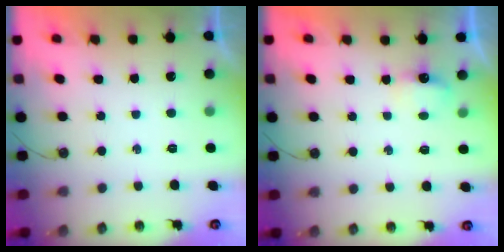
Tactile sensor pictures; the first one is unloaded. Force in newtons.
{"total": 4.0, "press": 3.9, "slide": 0.6}